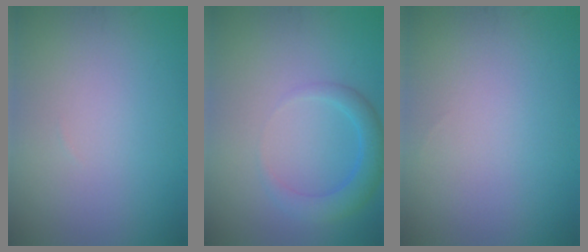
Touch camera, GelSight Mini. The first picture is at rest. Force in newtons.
{"total": 2.9, "press": 2.9, "slide": 0.2}
{"total": 0.0}